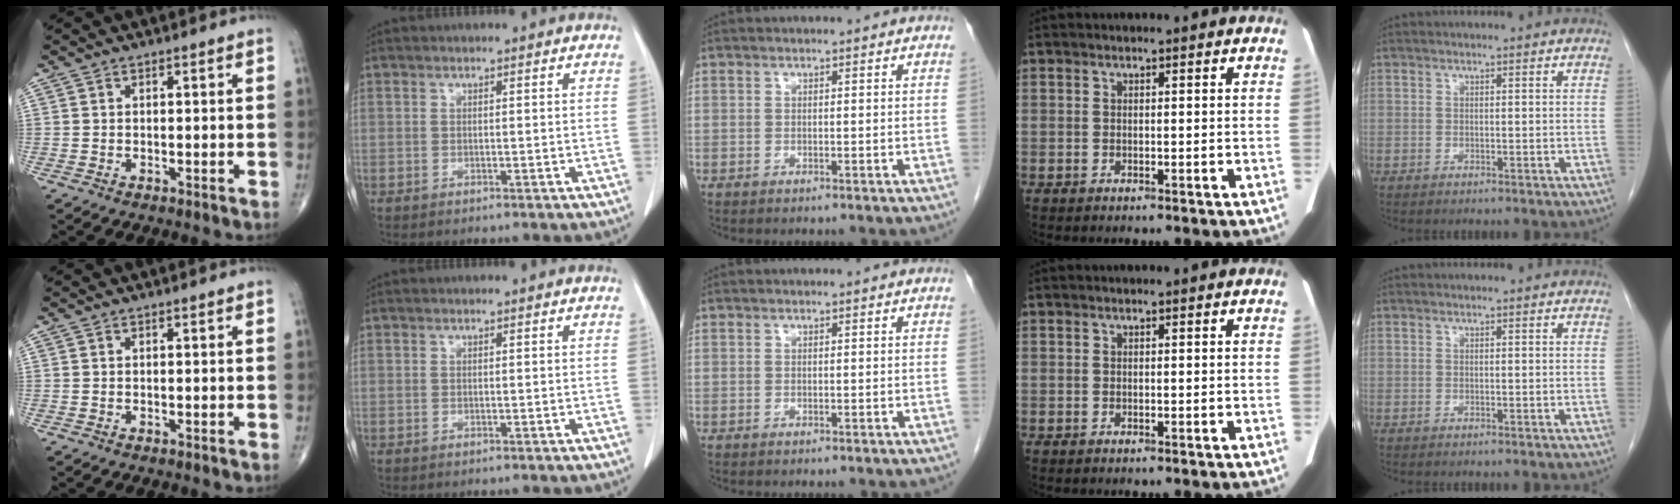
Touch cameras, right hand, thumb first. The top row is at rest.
{}